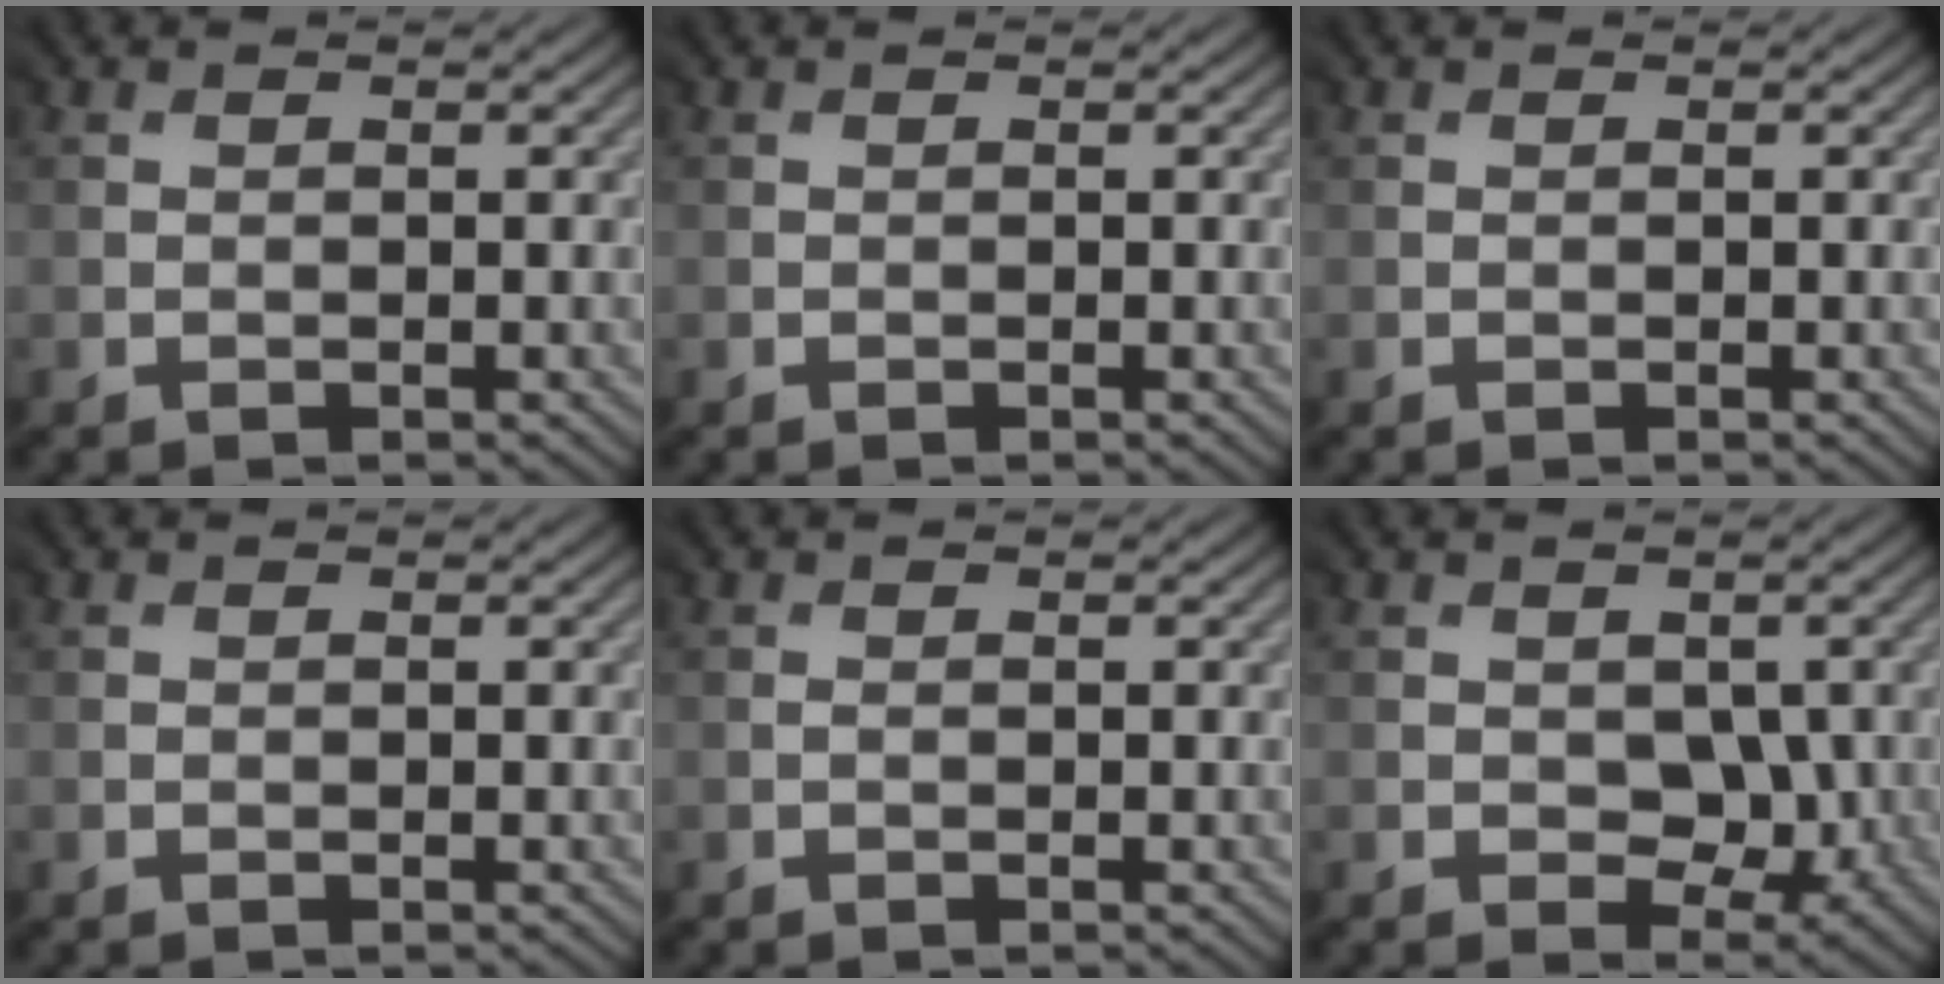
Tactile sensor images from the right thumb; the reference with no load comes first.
{"total": 0.0}
{"total": 0.0}
{"total": 0.0}
{"total": 0.0}
{"total": 3.6, "force": [-0.3, 2.9, 2.1], "torque": [-0.037, -0.010, -0.003]}